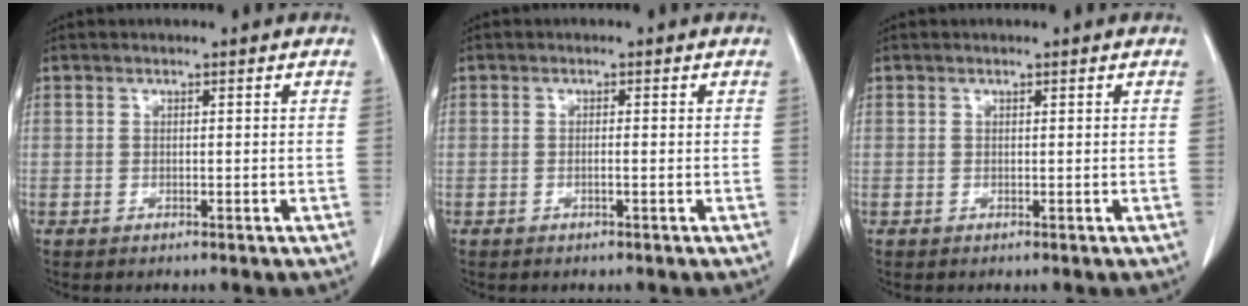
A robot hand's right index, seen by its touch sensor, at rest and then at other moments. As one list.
[{"total": 0.6, "force": [-0.2, -0.1, 0.6], "torque": [-0.009, 0.002, -0.002]}, {"total": 0.0}]